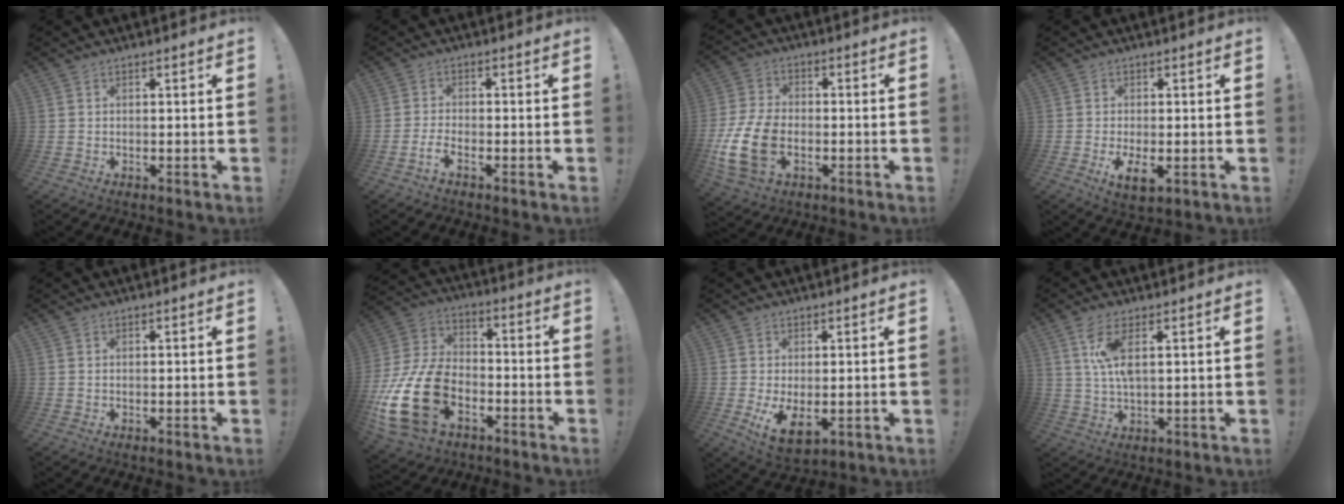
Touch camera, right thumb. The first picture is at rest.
{"total": 3.4, "force": [-2.3, 0.8, 2.4], "torque": [-0.057, -0.001, -0.040]}
{"total": 14.4, "force": [-4.2, 9.5, 10.0], "torque": [-0.210, 0.019, -0.067]}
{"total": 5.3, "force": [-1.0, 2.1, 4.8], "torque": [-0.077, -0.007, -0.016]}
{"total": 0.0}
{"total": 21.5, "force": [-7.7, 13.9, 14.4], "torque": [-0.291, 0.044, -0.122]}
{"total": 7.1, "force": [0.2, 3.8, 6.0], "torque": [-0.114, -0.013, 0.012]}
{"total": 8.2, "force": [3.0, 2.4, 7.2], "torque": [-0.151, -0.011, 0.051]}